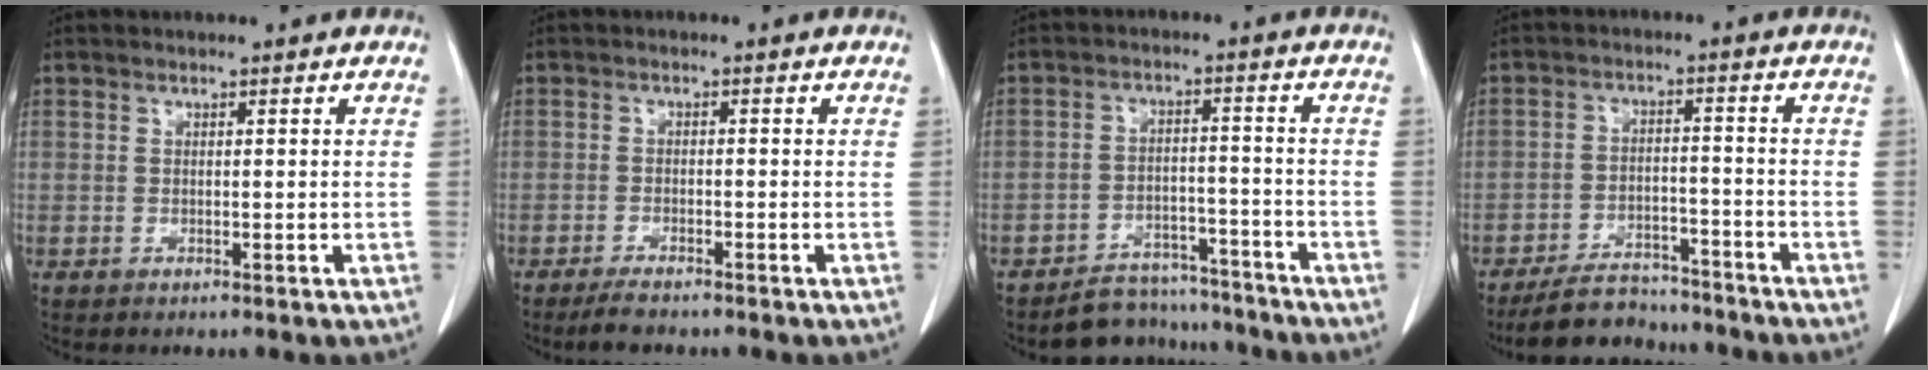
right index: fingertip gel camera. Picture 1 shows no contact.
{"total": 2.9, "force": [-2.5, 0.5, 1.4], "torque": [-0.029, -0.006, -0.041]}
{"total": 8.4, "force": [-7.8, 3.3, -0.2], "torque": [0.017, 0.027, -0.114]}
{"total": 8.9, "force": [-8.1, 3.2, 1.8], "torque": [-0.023, 0.005, -0.130]}